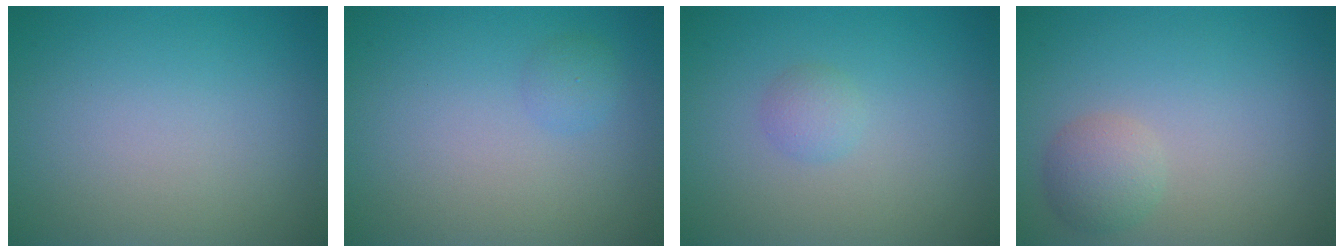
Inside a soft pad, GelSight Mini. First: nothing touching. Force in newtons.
{"total": 0.8, "press": 0.8, "slide": 0.0}
{"total": 1.2, "press": 1.2, "slide": 0.0}
{"total": 2.3, "press": 2.3, "slide": 0.2}